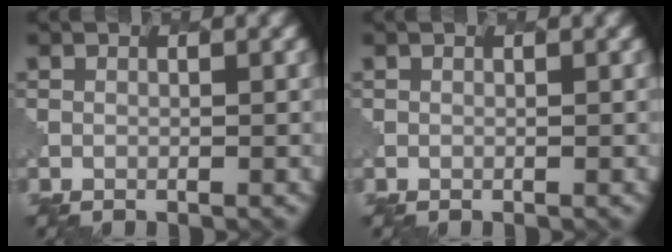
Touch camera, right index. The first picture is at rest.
{"total": 0.0}